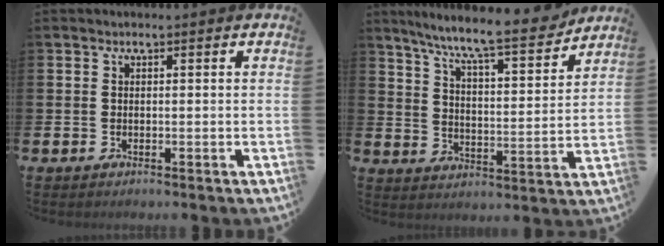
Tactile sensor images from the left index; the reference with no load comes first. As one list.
[{"total": 9.3, "force": [8.5, 0.5, 3.9], "torque": [-0.100, -0.059, 0.141]}]